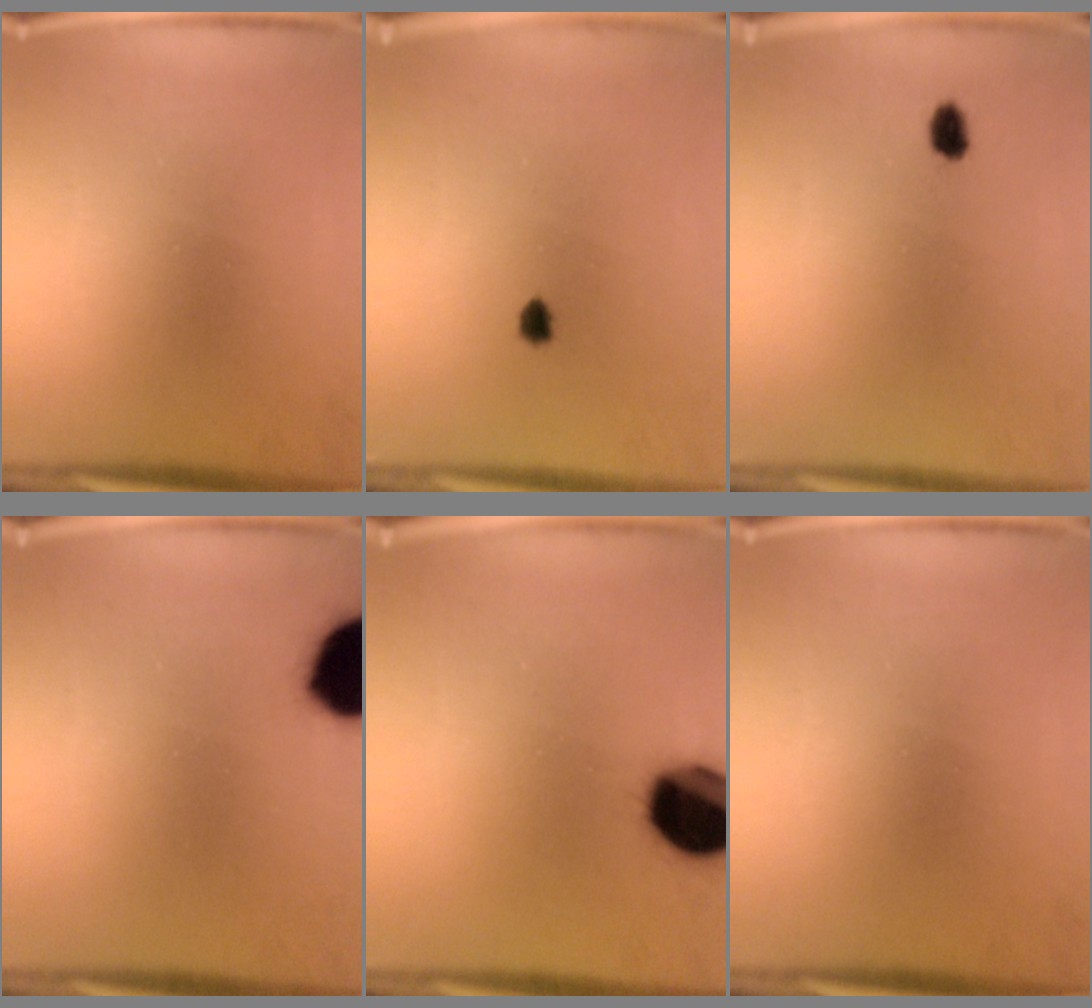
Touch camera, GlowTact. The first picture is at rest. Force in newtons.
{"total": 1.1}
{"total": 2.2}
{"total": 19.3}
{"total": 18.3}
{"total": 0.0}